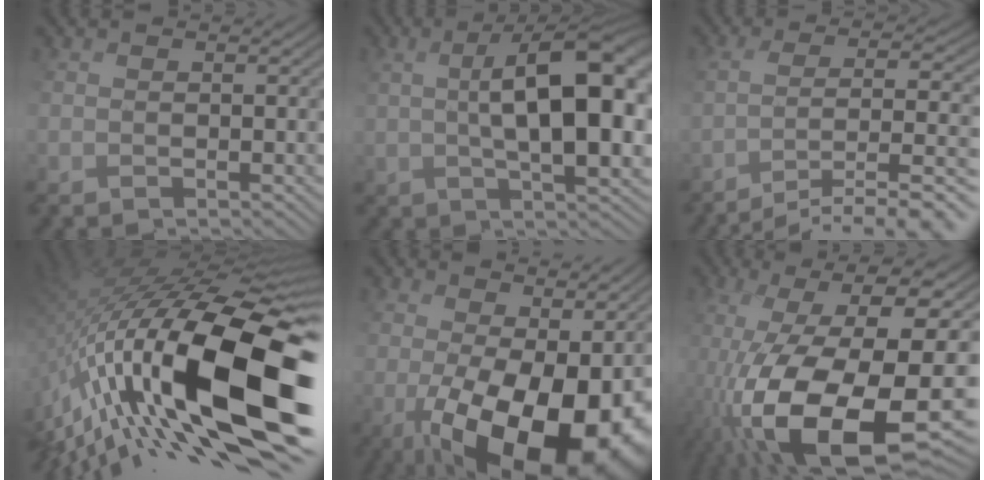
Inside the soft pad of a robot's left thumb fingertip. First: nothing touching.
{"total": 11.3, "force": [1.7, 4.2, 10.3], "torque": [-0.148, 0.008, 0.041]}
{"total": 11.7, "force": [-8.5, 2.6, 7.5], "torque": [-0.109, 0.005, -0.119]}
{"total": 19.6, "force": [-5.3, 8.5, 16.8], "torque": [-0.341, -0.010, -0.093]}
{"total": 16.8, "force": [-3.4, 9.1, 13.8], "torque": [-0.208, -0.029, -0.020]}
{"total": 16.8, "force": [-6.4, 6.5, 14.1], "torque": [-0.270, -0.018, -0.102]}